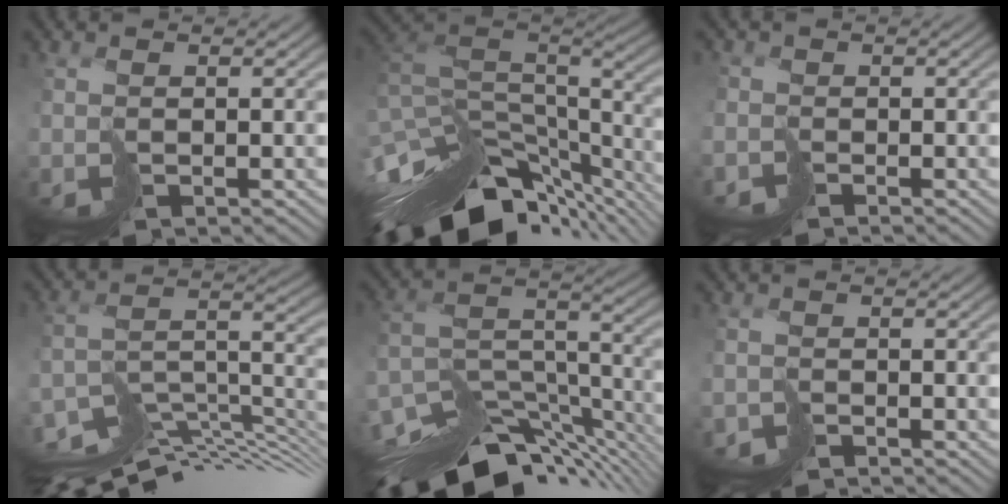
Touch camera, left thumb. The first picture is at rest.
{"total": 13.3, "force": [-6.4, 6.6, 9.7], "torque": [-0.214, -0.013, -0.090]}
{"total": 2.2, "force": [-1.6, 1.4, -0.5], "torque": [0.019, -0.003, -0.046]}
{"total": 13.0, "force": [-9.5, 3.6, 8.0], "torque": [-0.145, -0.001, -0.157]}
{"total": 15.1, "force": [-12.2, 5.0, 7.4], "torque": [-0.159, -0.002, -0.201]}
{"total": 2.6, "force": [-2.6, 0.6, -0.3], "torque": [0.020, -0.005, -0.057]}